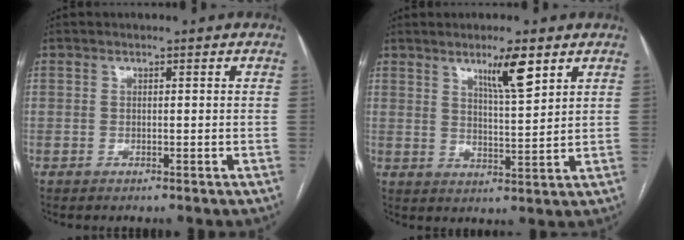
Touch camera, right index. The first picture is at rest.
{"total": 6.4, "force": [3.9, 0.6, 5.1], "torque": [-0.085, -0.005, 0.067]}